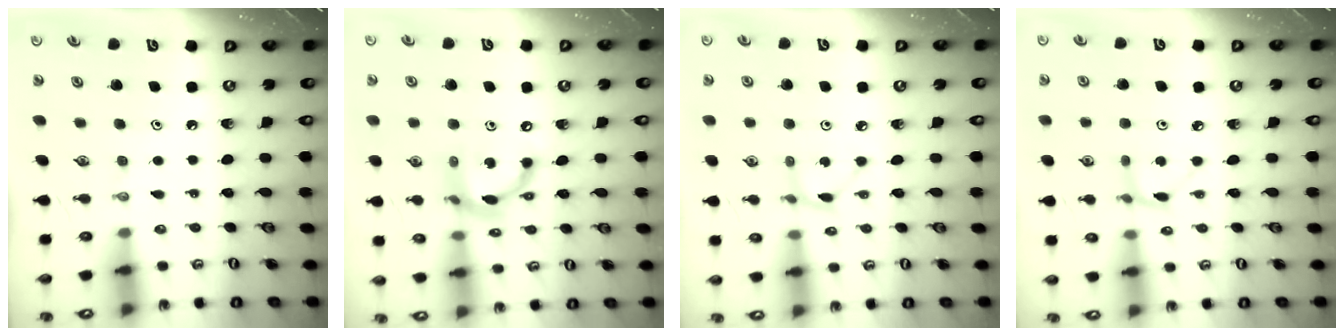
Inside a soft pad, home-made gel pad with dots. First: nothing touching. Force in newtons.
{"total": 12.5, "press": 12.4, "slide": 1.2}
{"total": 2.4, "press": 2.4, "slide": 0.3}
{"total": 3.7, "press": 3.7, "slide": 0.4}